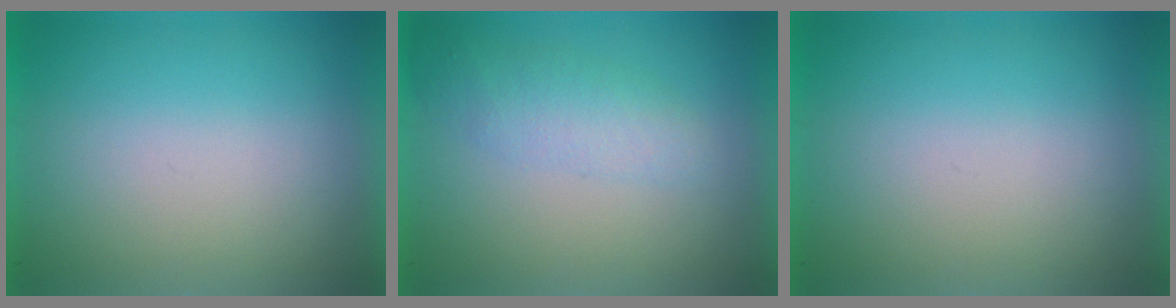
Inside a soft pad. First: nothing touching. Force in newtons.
{"total": 2.1}
{"total": 0.0}